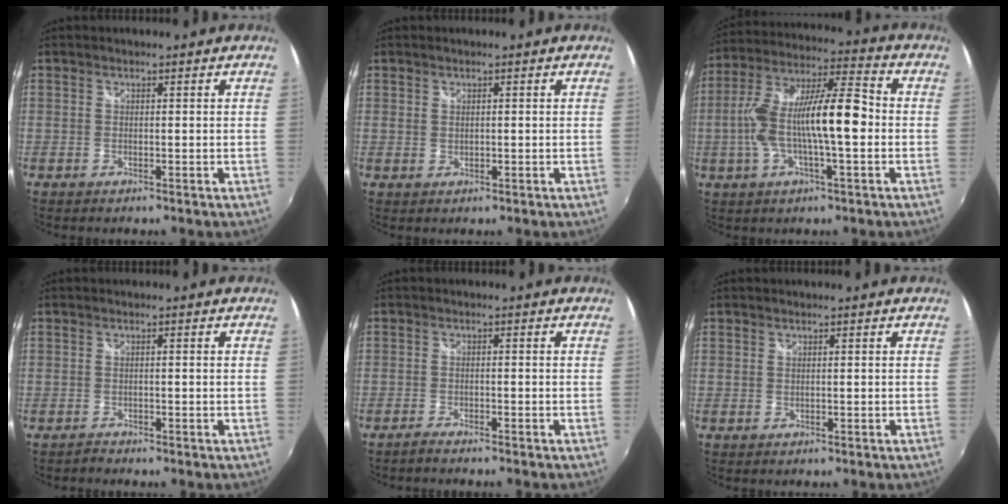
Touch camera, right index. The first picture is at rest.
{"total": 0.6, "force": [0.4, 0.5, 0.1], "torque": [-0.001, 0.000, 0.006]}
{"total": 15.8, "force": [-2.1, 3.6, 15.2], "torque": [-0.286, 0.008, -0.039]}
{"total": 0.7, "force": [-0.7, 0.1, 0.1], "torque": [-0.001, 0.000, -0.013]}
{"total": 1.9, "force": [-1.8, -0.1, 0.6], "torque": [-0.023, -0.004, -0.034]}
{"total": 0.0}